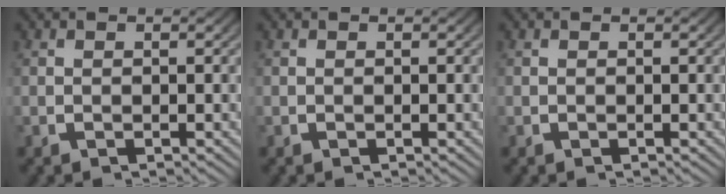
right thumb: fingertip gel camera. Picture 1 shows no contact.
{"total": 0.0}
{"total": 0.0}